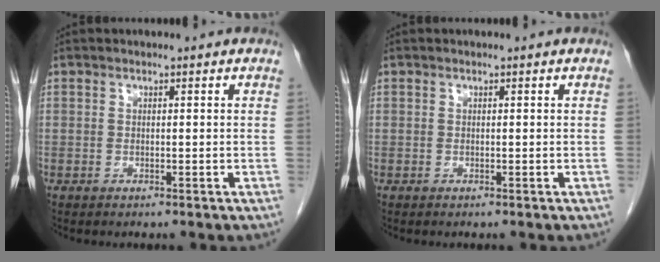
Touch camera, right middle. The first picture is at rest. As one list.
[{"total": 0.0}]